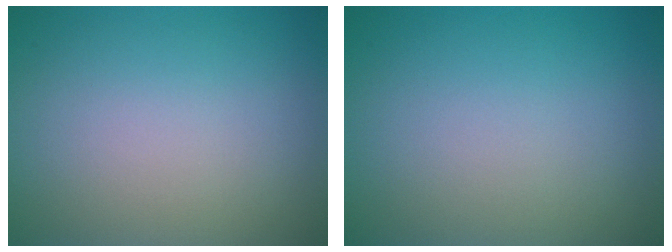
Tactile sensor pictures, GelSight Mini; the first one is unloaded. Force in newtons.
{"total": 0.0}